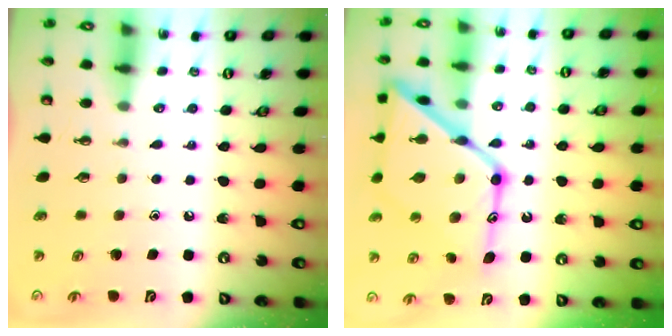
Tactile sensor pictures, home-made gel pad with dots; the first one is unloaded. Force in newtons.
{"total": 23.3, "press": 23.2, "slide": 2.1}